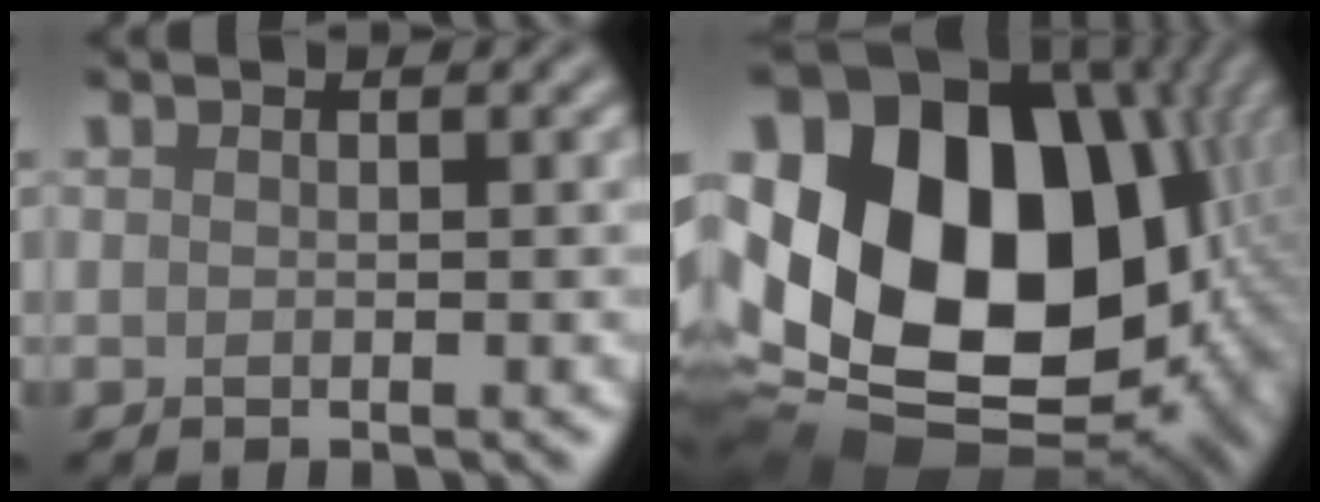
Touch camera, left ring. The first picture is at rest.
{"total": 23.0, "force": [1.7, 17.1, 15.3], "torque": [-0.300, -0.020, 0.045]}